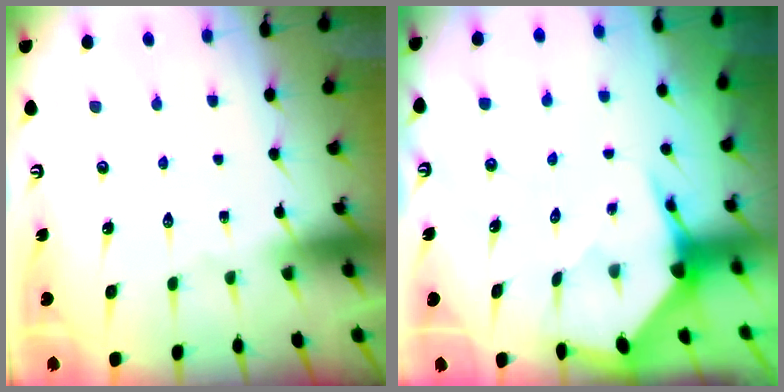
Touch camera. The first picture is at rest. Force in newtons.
{"total": 3.5, "press": 3.5, "slide": 0.4}